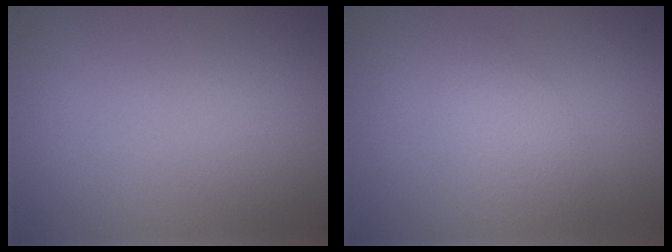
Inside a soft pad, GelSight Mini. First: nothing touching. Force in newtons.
{"total": 2.4, "press": 2.4, "slide": 0.0}